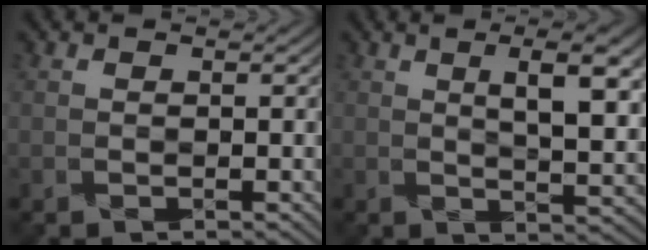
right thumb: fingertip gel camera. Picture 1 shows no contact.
{"total": 6.8, "force": [3.0, 1.4, 5.9], "torque": [-0.087, 0.012, 0.043]}